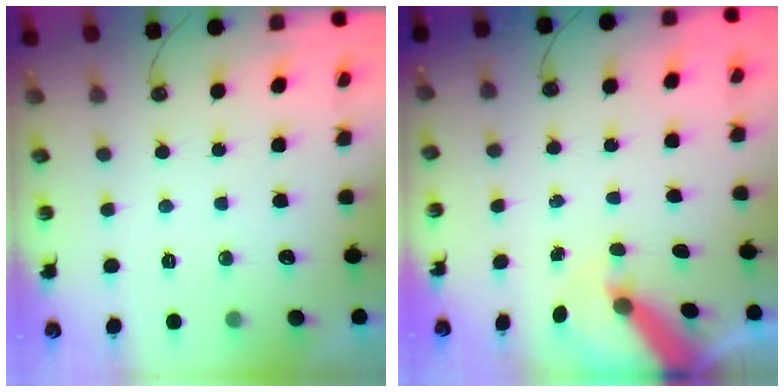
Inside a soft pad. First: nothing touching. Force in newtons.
{"total": 7.8, "press": 7.8, "slide": 0.6}